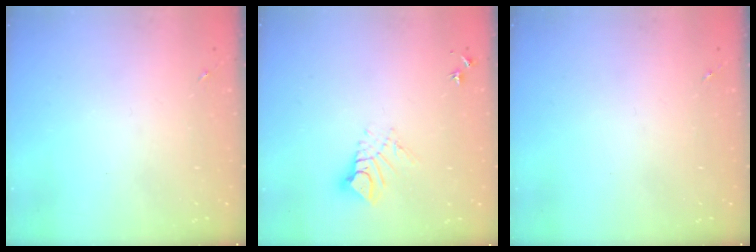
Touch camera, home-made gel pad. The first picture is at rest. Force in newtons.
{"total": 9.1, "press": 9.0, "slide": 1.0}
{"total": 0.0}